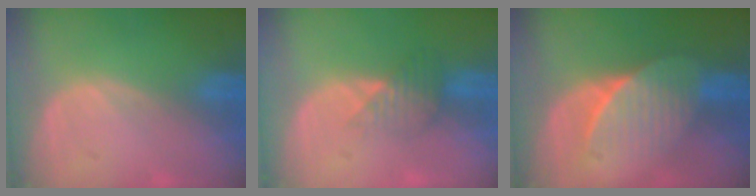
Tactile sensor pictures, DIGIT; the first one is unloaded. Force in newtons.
{"total": 3.5, "press": 3.1, "slide": 1.6}
{"total": 7.5, "press": 6.8, "slide": 3.2}